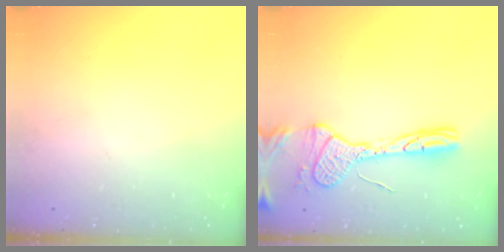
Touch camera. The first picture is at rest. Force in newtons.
{"total": 14.2, "press": 14.2, "slide": 1.3}